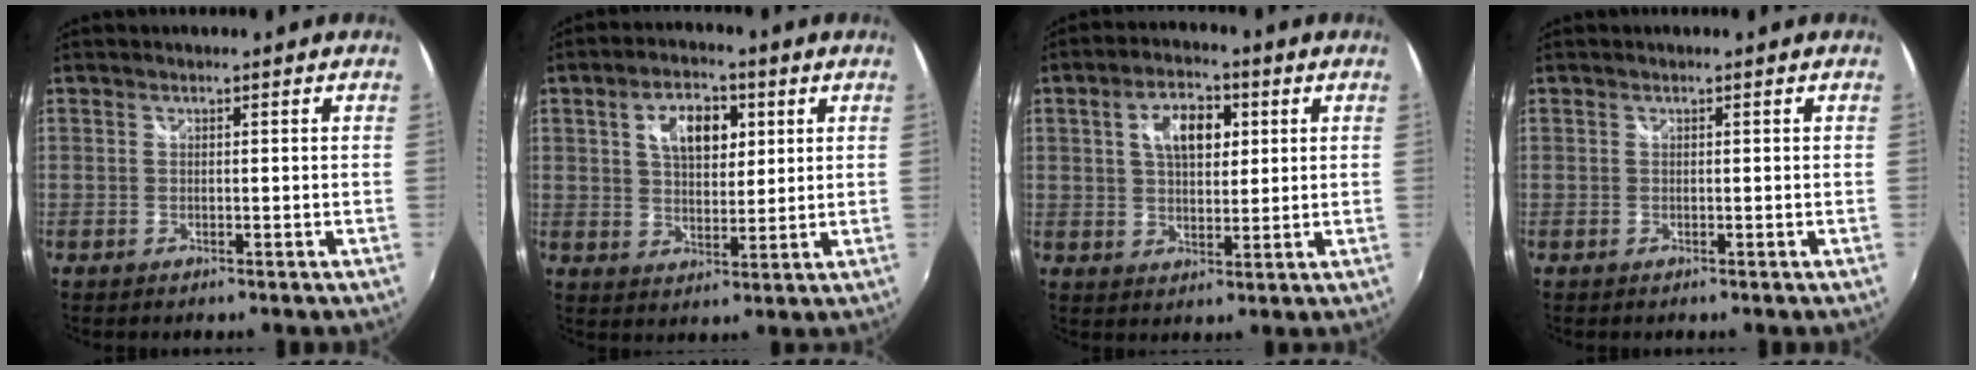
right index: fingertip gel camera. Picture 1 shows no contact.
{"total": 8.9, "force": [3.0, 5.2, 6.5], "torque": [-0.110, 0.019, 0.051]}
{"total": 8.3, "force": [2.4, 4.8, 6.3], "torque": [-0.108, 0.019, 0.040]}
{"total": 0.0}